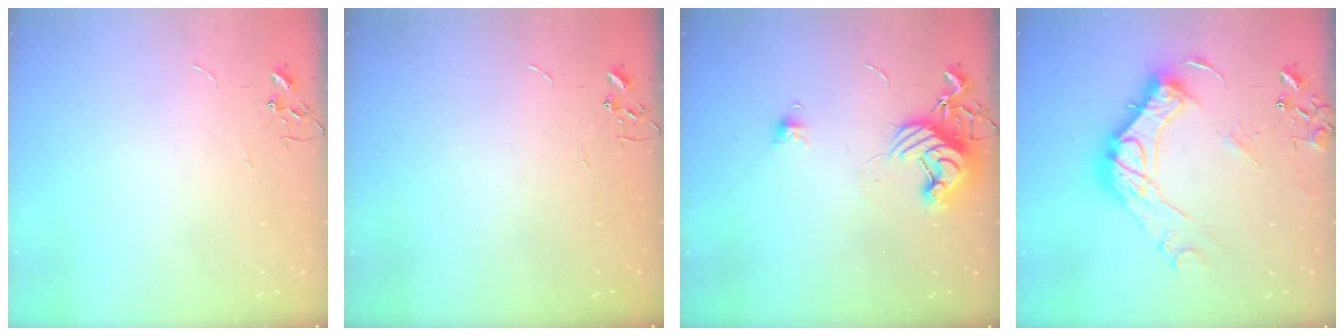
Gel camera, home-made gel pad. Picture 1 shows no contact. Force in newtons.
{"total": 0.0}
{"total": 11.4, "press": 11.3, "slide": 1.2}
{"total": 19.0, "press": 18.9, "slide": 1.6}